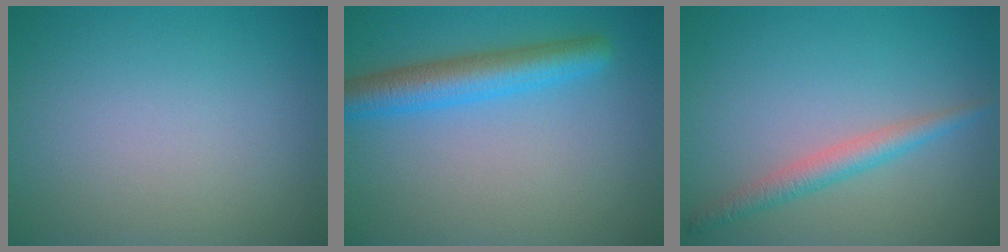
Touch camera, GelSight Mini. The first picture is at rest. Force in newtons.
{"total": 4.8, "press": 4.8, "slide": 0.2}
{"total": 2.5, "press": 2.5, "slide": 0.1}